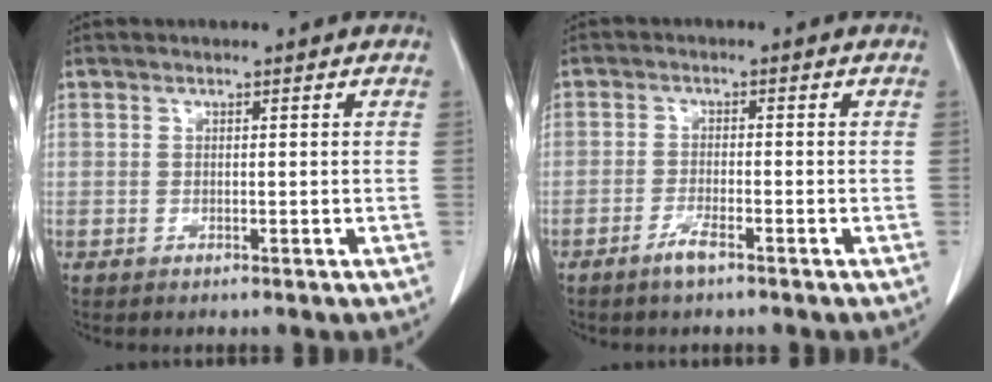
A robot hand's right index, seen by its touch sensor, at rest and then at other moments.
{"total": 2.6, "force": [-1.9, 0.2, 1.7], "torque": [-0.040, -0.002, -0.036]}